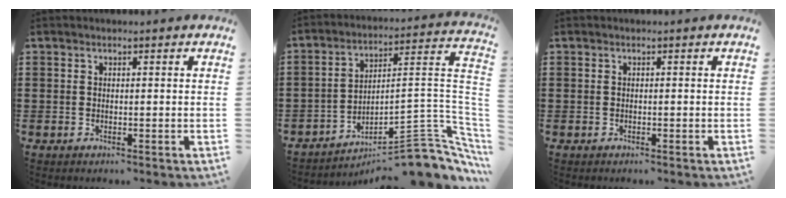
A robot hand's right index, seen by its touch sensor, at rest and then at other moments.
{"total": 8.5, "force": [-6.3, 1.8, 5.3], "torque": [-0.078, 0.004, -0.126]}
{"total": 0.0}